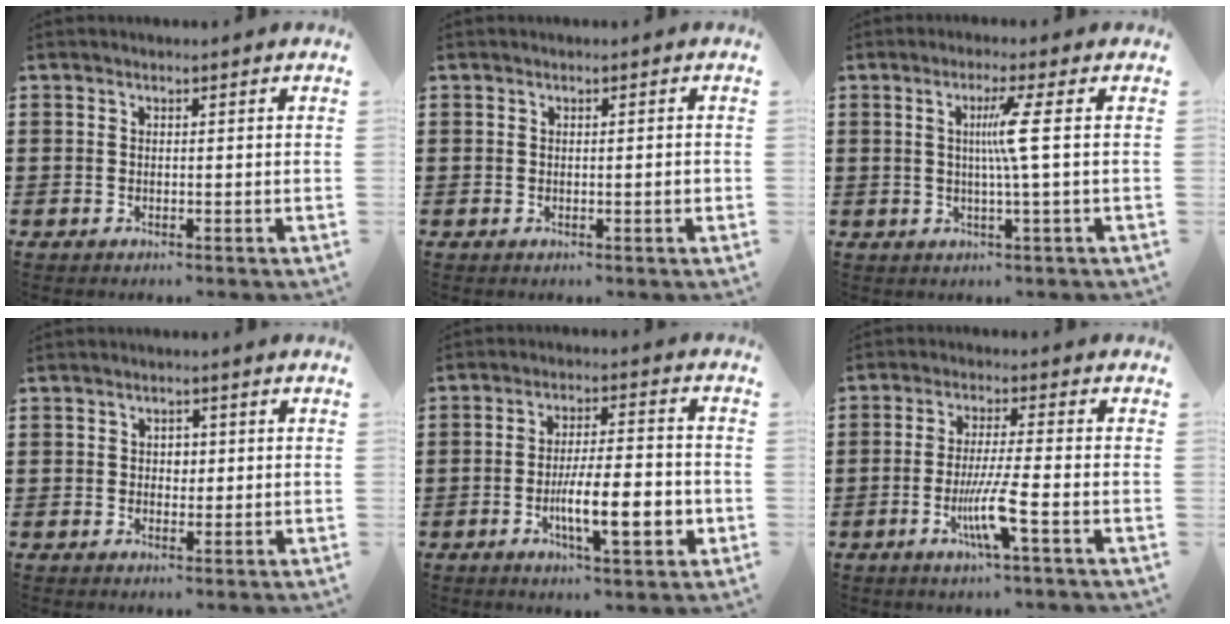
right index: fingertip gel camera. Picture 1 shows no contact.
{"total": 1.0, "force": [-0.1, 0.0, 1.0], "torque": [-0.016, -0.002, -0.002]}
{"total": 5.0, "force": [0.5, -1.1, 4.9], "torque": [-0.093, -0.010, 0.000]}
{"total": 1.6, "force": [0.2, 1.2, 0.9], "torque": [-0.012, 0.005, -0.001]}
{"total": 10.7, "force": [-3.1, 3.0, 9.8], "torque": [-0.169, -0.006, -0.053]}
{"total": 7.2, "force": [-2.7, 0.1, 6.6], "torque": [-0.136, -0.021, -0.054]}